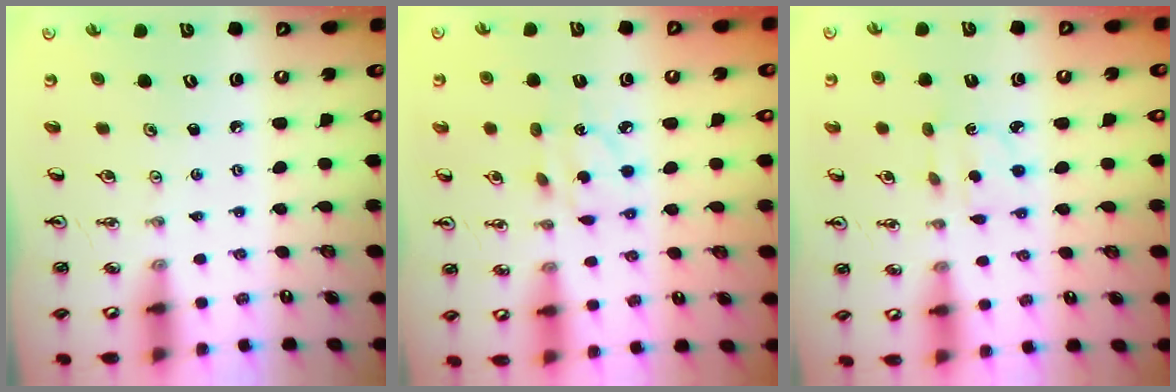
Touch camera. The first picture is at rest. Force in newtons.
{"total": 5.6, "press": 5.6, "slide": 0.4}
{"total": 2.6, "press": 2.5, "slide": 0.7}